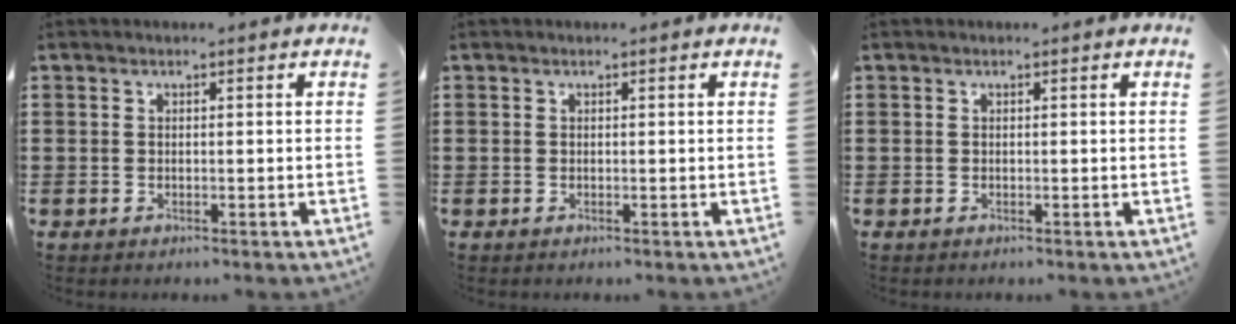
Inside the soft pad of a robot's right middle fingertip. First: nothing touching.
{"total": 0.0}
{"total": 0.0}